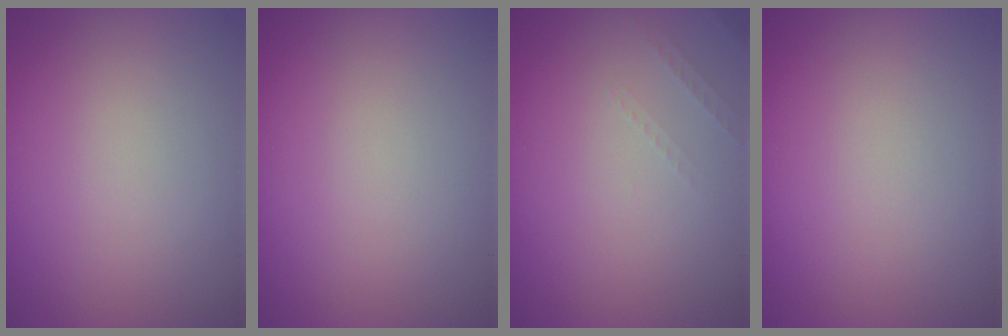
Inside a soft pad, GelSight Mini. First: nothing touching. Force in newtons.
{"total": 0.0}
{"total": 0.9, "press": 0.9, "slide": 0.3}
{"total": 0.0}